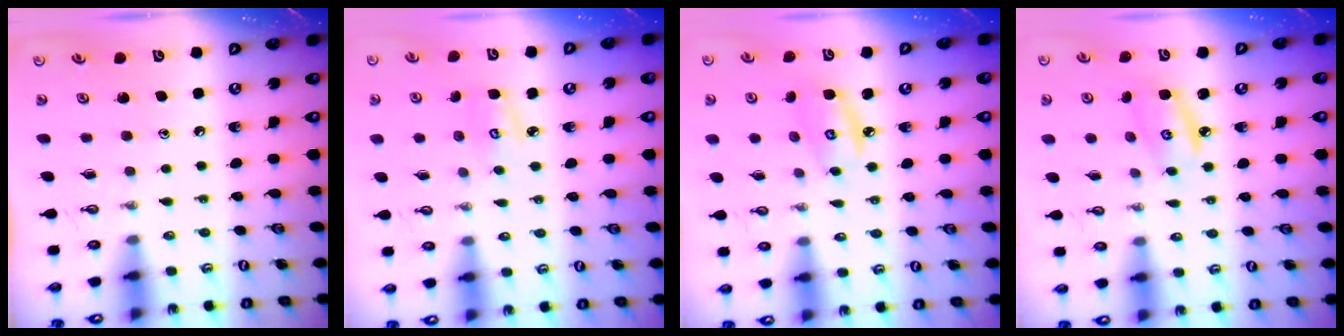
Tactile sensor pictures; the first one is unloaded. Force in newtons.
{"total": 4.5, "press": 4.5, "slide": 0.5}
{"total": 4.9, "press": 4.9, "slide": 0.3}
{"total": 4.6, "press": 4.6, "slide": 0.2}